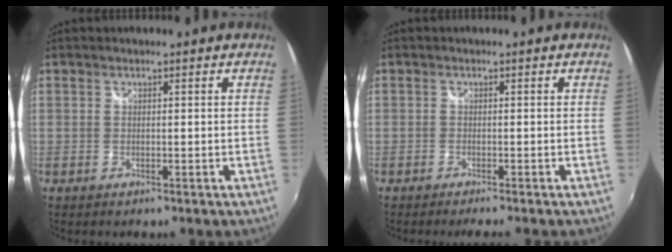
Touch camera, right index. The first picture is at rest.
{"total": 2.4, "force": [-2.2, -0.1, 1.1], "torque": [-0.028, -0.013, -0.037]}